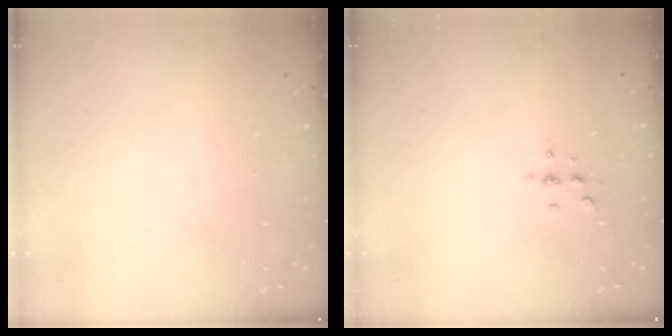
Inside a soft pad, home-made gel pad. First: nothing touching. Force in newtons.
{"total": 2.1, "press": 2.1, "slide": 0.2}